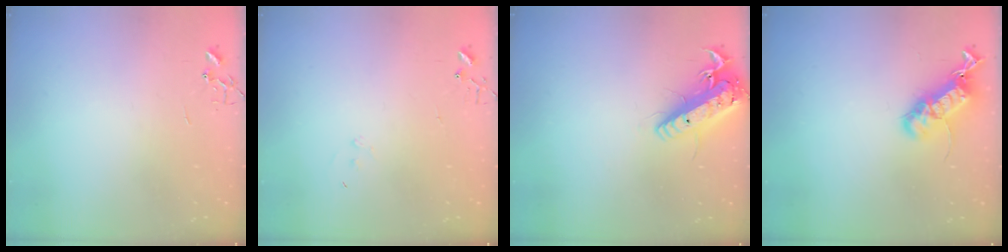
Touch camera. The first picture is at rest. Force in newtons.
{"total": 6.8, "press": 6.8, "slide": 0.5}
{"total": 17.6, "press": 17.2, "slide": 3.6}
{"total": 18.4, "press": 18.4, "slide": 0.6}